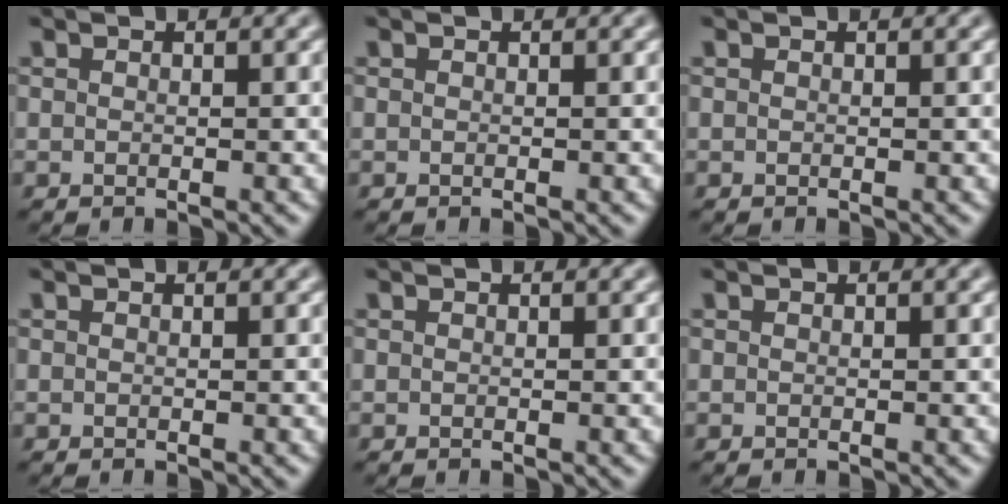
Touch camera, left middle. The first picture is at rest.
{"total": 0.0}
{"total": 0.0}
{"total": 0.0}
{"total": 0.0}
{"total": 0.0}